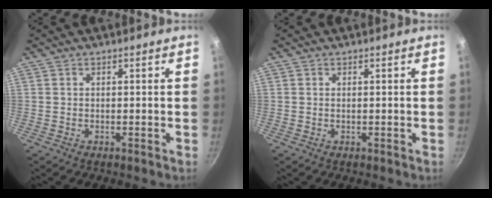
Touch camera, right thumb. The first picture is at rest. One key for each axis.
{"total": 0.0}